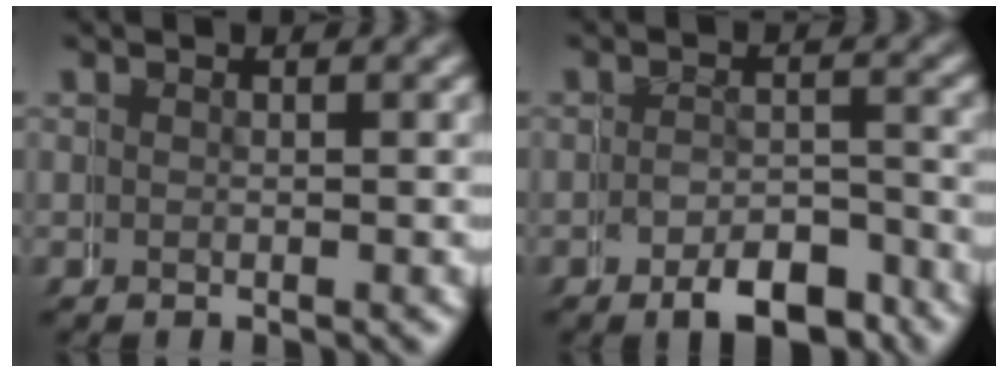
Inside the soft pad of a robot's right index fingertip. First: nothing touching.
{"total": 4.8, "force": [-3.9, 2.2, 1.8], "torque": [-0.013, -0.009, -0.066]}